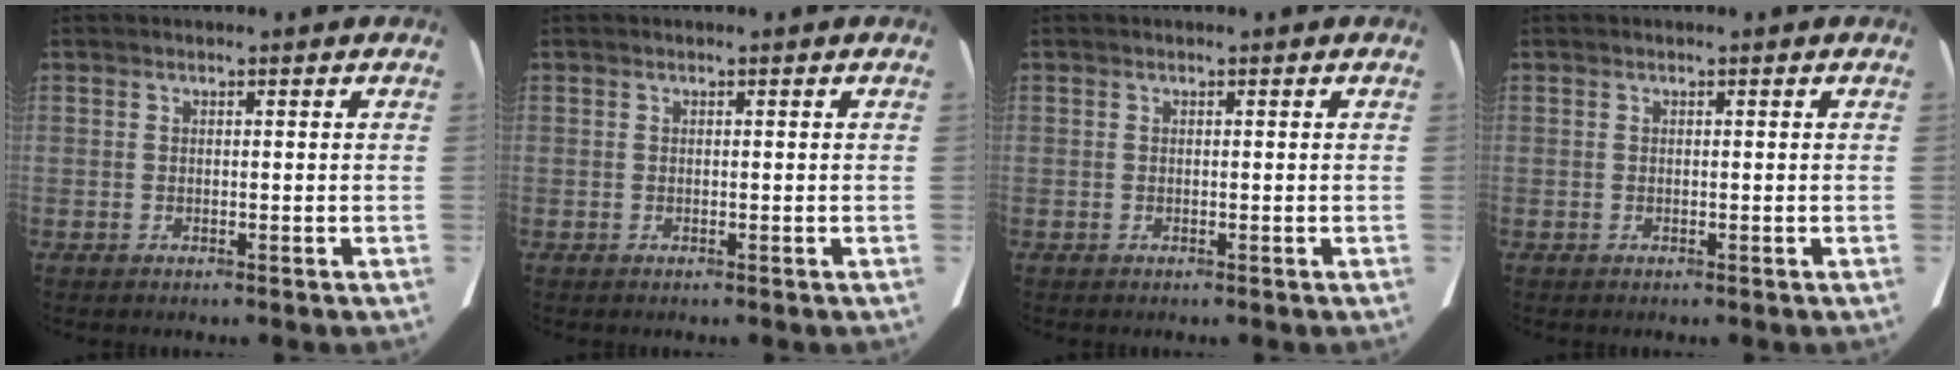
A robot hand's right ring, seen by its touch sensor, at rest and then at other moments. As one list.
[{"total": 0.0}, {"total": 0.0}, {"total": 0.0}]